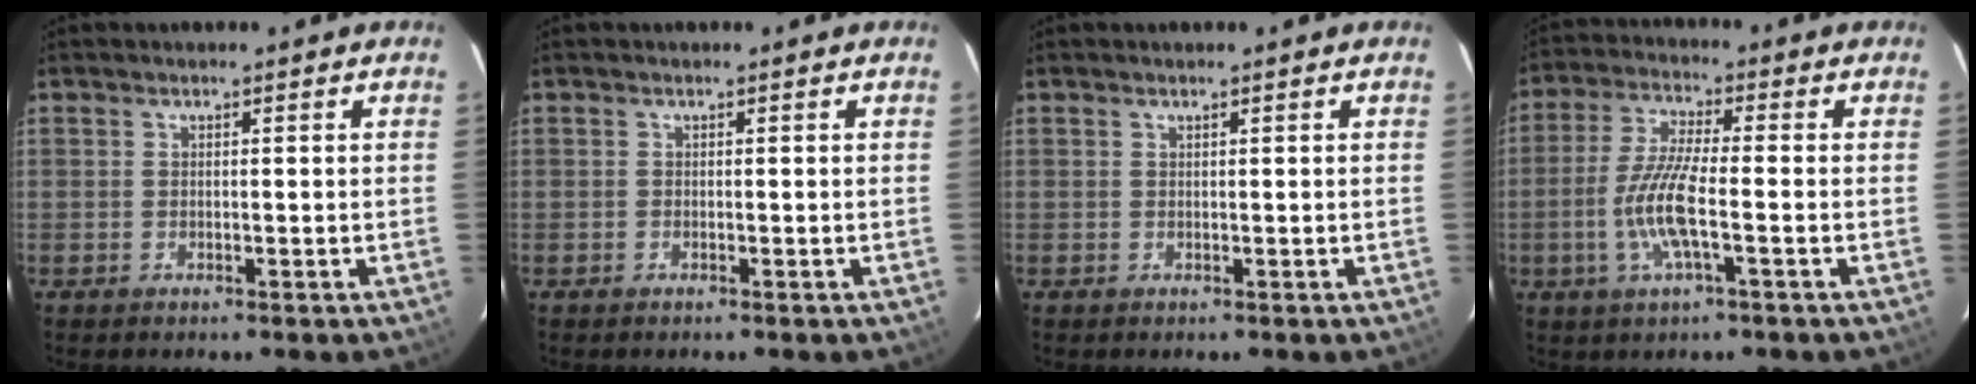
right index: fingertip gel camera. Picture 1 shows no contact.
{"total": 0.0}
{"total": 0.0}
{"total": 9.3, "force": [-2.5, 1.4, 8.8], "torque": [-0.186, -0.003, -0.051]}